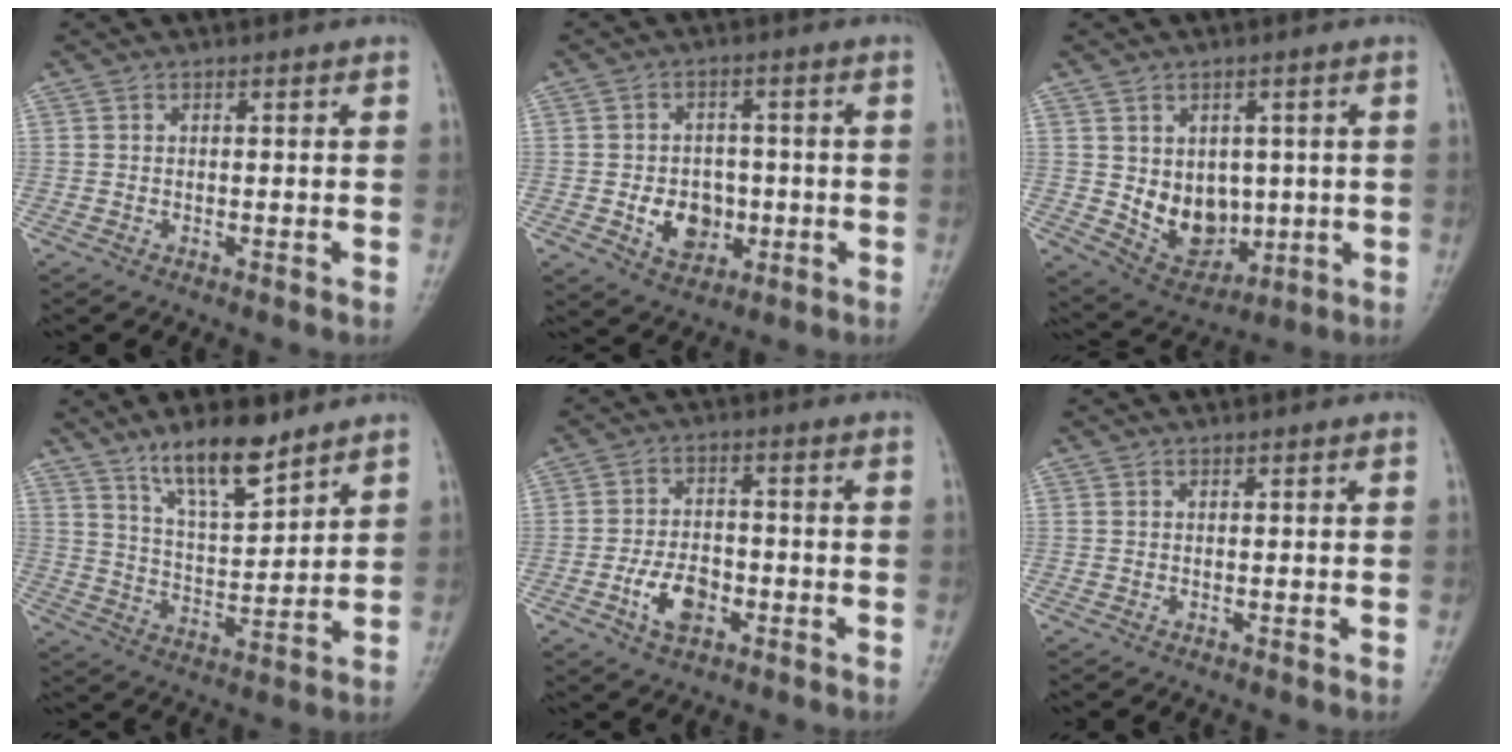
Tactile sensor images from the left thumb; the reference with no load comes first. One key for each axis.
{"total": 7.8, "fx": -1.6, "fy": 6.1, "fz": 4.5, "tx": -0.034, "ty": 0.008, "tz": -0.019}
{"total": 9.8, "fx": 0.0, "fy": 7.5, "fz": 6.3, "tx": -0.057, "ty": -0.014, "tz": 0.027}
{"total": 11.3, "fx": 8.4, "fy": 3.2, "fz": 6.9, "tx": -0.104, "ty": -0.059, "tz": 0.156}
{"total": 6.9, "fx": -2.7, "fy": 4.1, "fz": 4.8, "tx": -0.072, "ty": 0.014, "tz": -0.050}
{"total": 0.0}